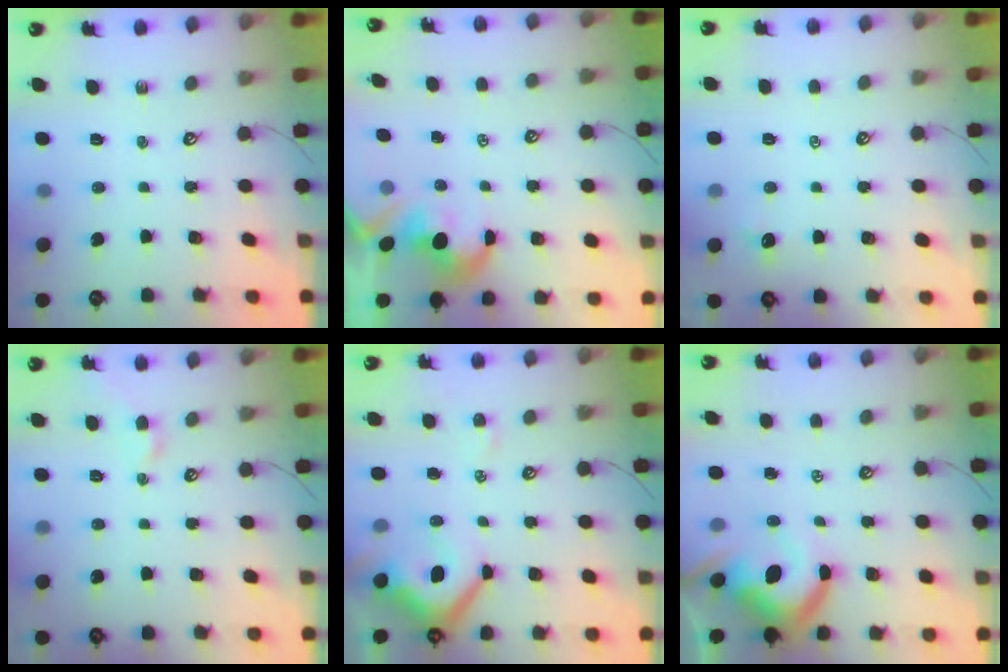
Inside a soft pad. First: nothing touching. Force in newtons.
{"total": 1.7, "press": 1.4, "slide": 1.0}
{"total": 1.1, "press": 1.0, "slide": 0.4}
{"total": 1.2, "press": 1.1, "slide": 0.4}
{"total": 10.1, "press": 10.0, "slide": 1.5}
{"total": 11.7, "press": 11.5, "slide": 2.0}